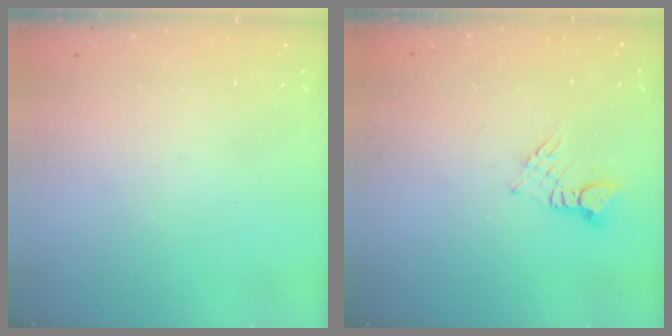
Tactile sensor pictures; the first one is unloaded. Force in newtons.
{"total": 3.2, "press": 3.2, "slide": 0.4}